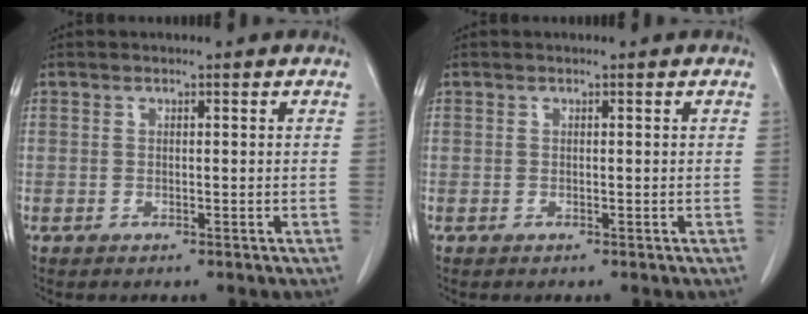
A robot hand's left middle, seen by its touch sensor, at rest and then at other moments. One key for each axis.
{"total": 0.0}